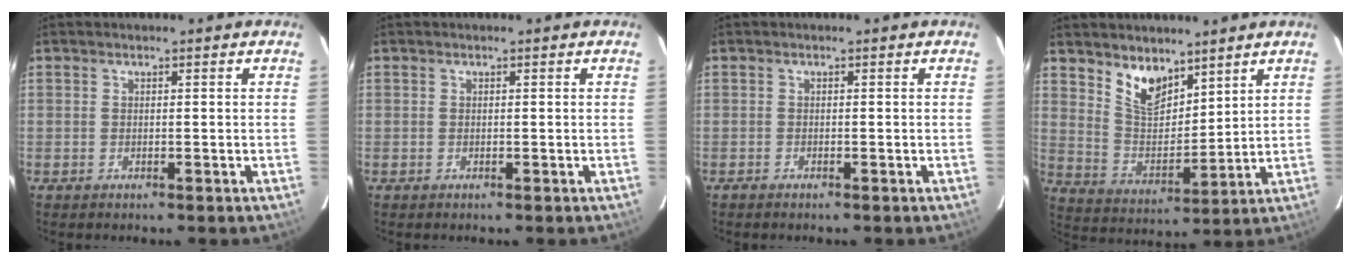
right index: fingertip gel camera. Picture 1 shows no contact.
{"total": 0.0}
{"total": 0.6, "force": [-0.5, 0.1, 0.2], "torque": [-0.005, -0.001, -0.011]}
{"total": 9.2, "force": [6.6, 4.6, 4.5], "torque": [-0.078, 0.000, 0.131]}